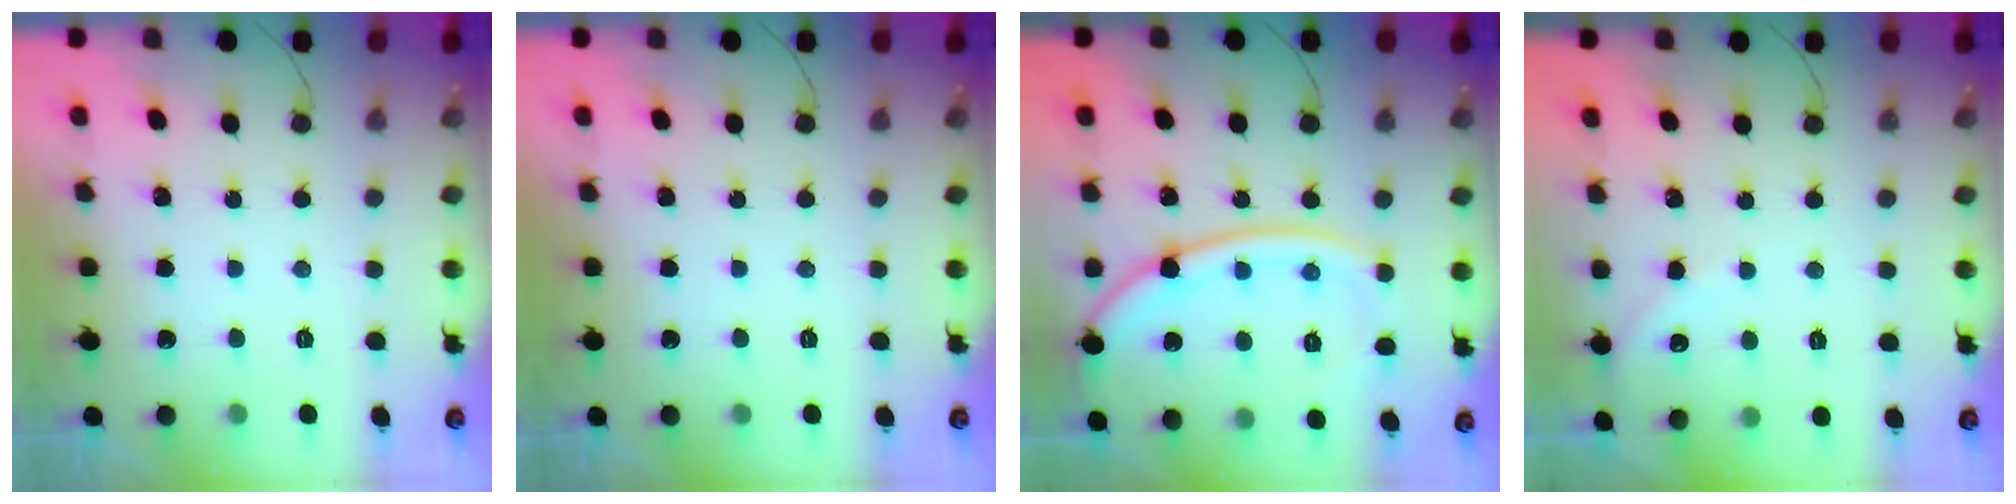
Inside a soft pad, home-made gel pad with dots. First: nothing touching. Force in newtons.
{"total": 0.0}
{"total": 15.5, "press": 15.4, "slide": 1.7}
{"total": 2.2, "press": 2.2, "slide": 0.4}